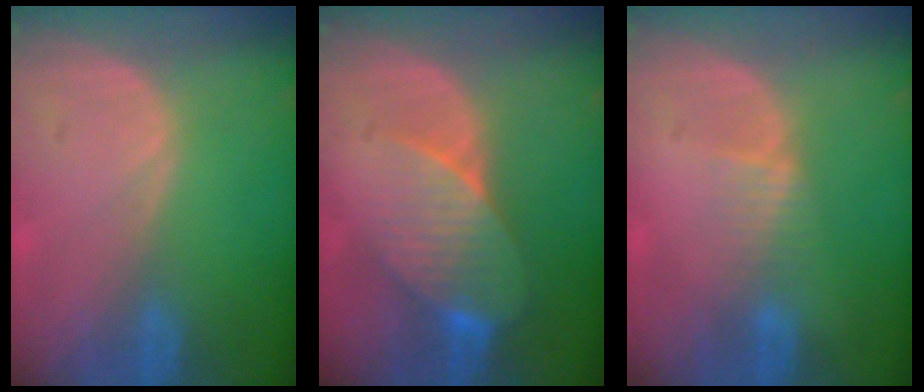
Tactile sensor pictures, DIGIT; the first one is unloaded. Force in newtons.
{"total": 8.2, "press": 7.4, "slide": 3.7}
{"total": 2.4, "press": 2.4, "slide": 0.2}